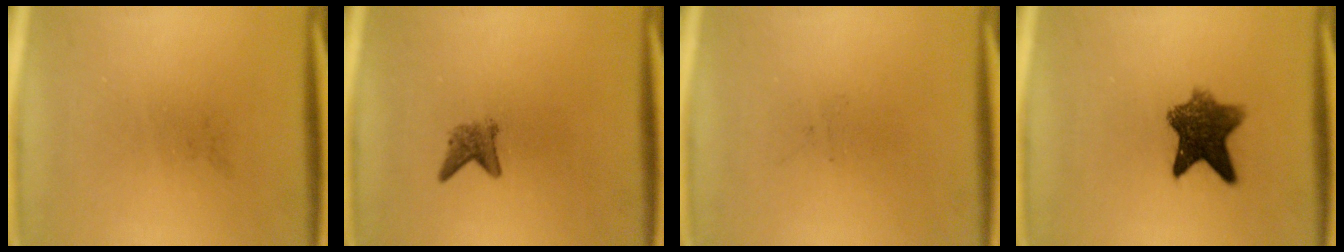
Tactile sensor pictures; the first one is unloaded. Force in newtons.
{"total": 2.1}
{"total": 0.0}
{"total": 8.3}